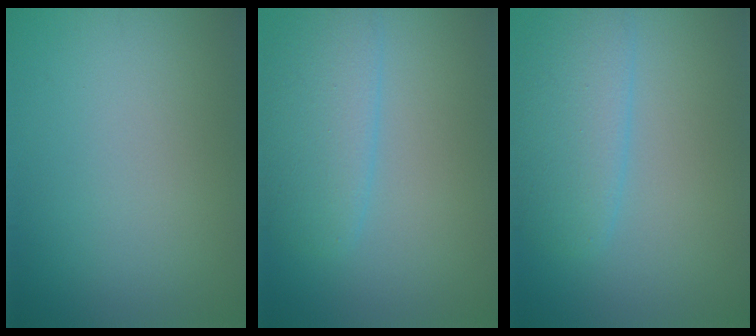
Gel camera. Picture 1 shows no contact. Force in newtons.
{"total": 4.4, "press": 4.4, "slide": 0.2}
{"total": 4.4, "press": 4.4, "slide": 0.2}